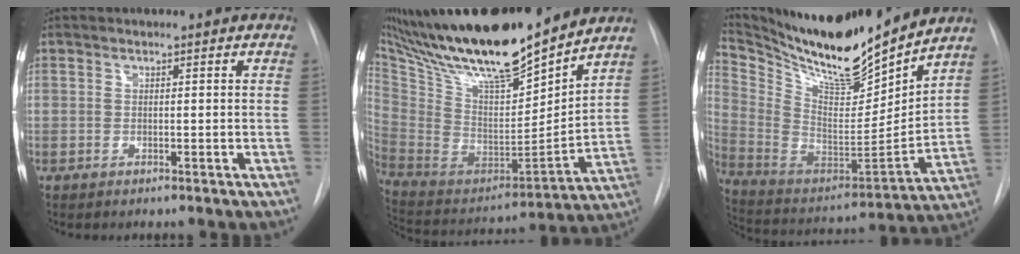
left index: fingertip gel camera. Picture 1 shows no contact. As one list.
[{"total": 24.8, "force": [20.9, 3.5, 12.9], "torque": [-0.240, -0.025, 0.360]}, {"total": 19.3, "force": [17.5, 1.9, 8.1], "torque": [-0.164, -0.044, 0.304]}]